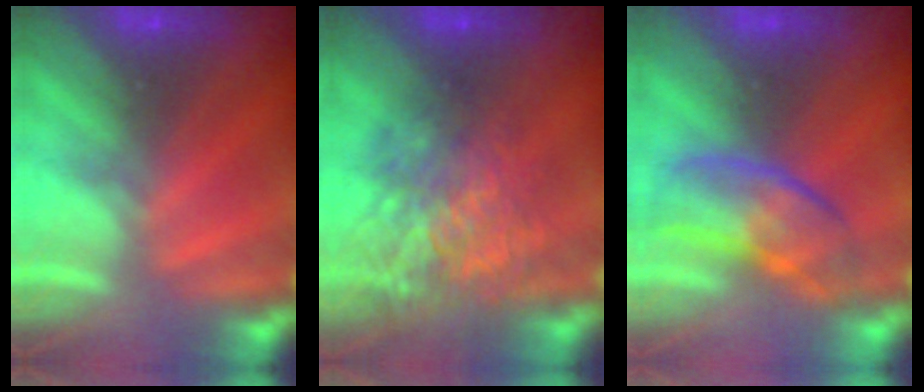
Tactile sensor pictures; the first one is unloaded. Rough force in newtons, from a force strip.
{"total": 5.8}
{"total": 2.7}